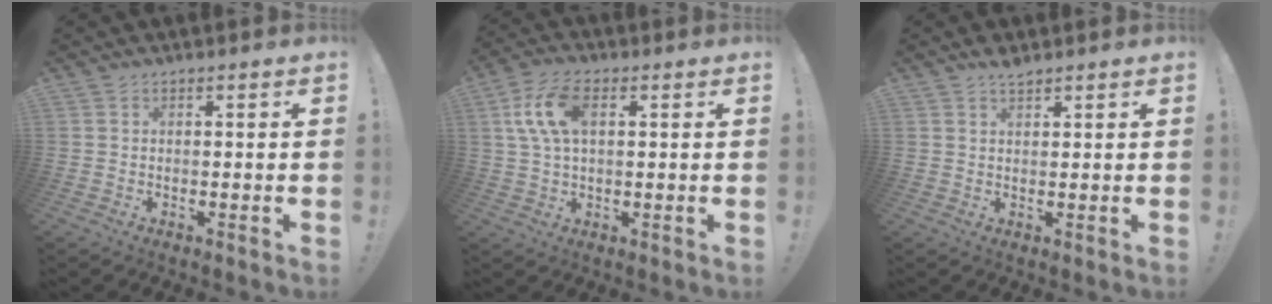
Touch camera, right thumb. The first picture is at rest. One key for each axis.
{"total": 11.5, "fx": 3.0, "fy": 6.2, "fz": 9.2, "tx": -0.182, "ty": 0.006, "tz": 0.057}
{"total": 2.5, "fx": 2.3, "fy": 0.5, "fz": 1.0, "tx": -0.007, "ty": -0.017, "tz": 0.039}